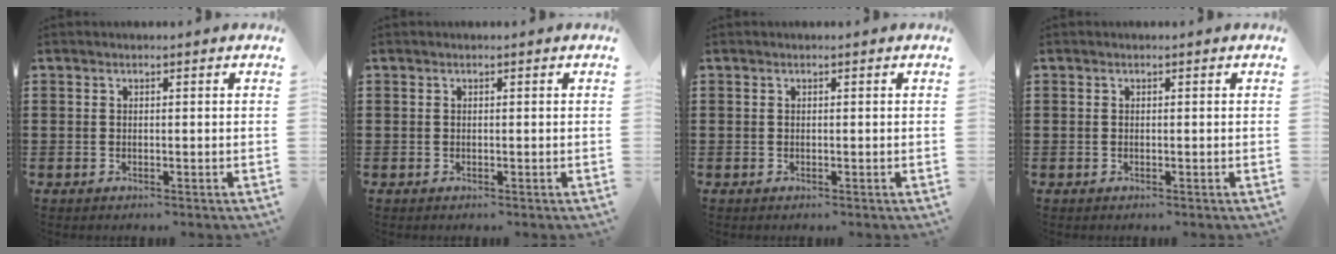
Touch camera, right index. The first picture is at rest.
{"total": 0.0}
{"total": 0.0}
{"total": 0.0}